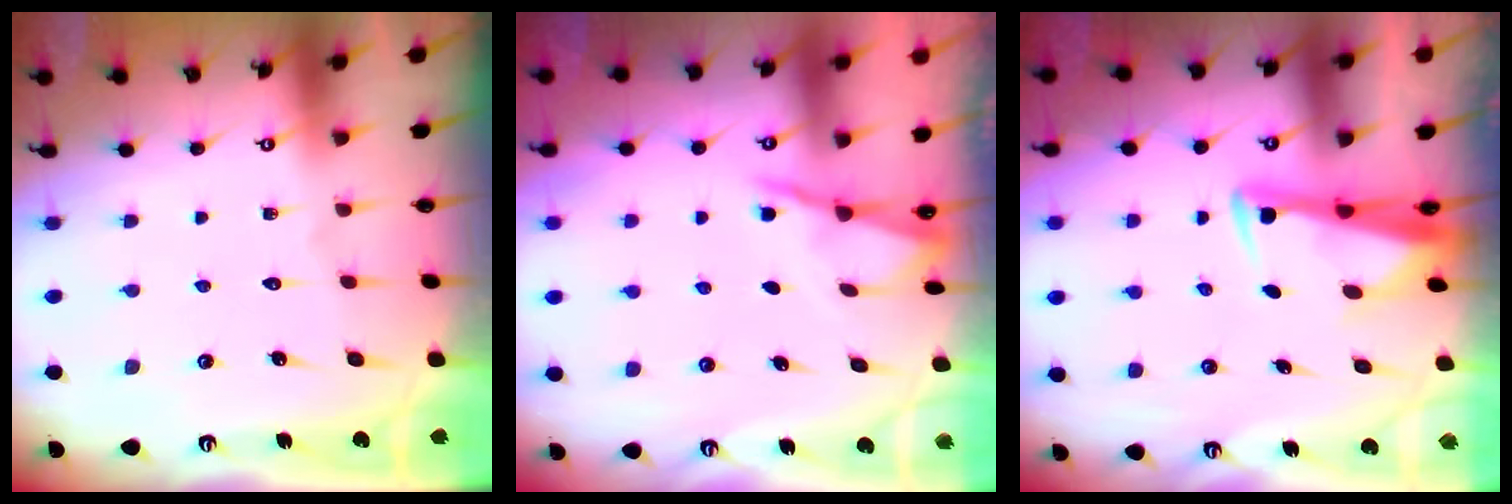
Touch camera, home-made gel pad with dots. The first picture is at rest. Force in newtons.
{"total": 2.0, "press": 2.0, "slide": 0.2}
{"total": 3.4, "press": 3.3, "slide": 0.9}